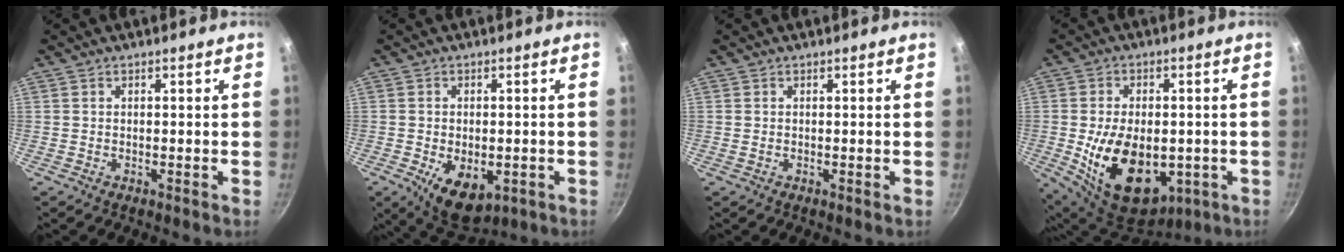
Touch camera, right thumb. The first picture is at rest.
{"total": 9.3, "force": [-2.6, 5.6, 7.0], "torque": [-0.084, -0.005, -0.024]}
{"total": 0.0}
{"total": 18.8, "force": [-3.3, 11.9, 14.2], "torque": [-0.219, -0.006, -0.032]}